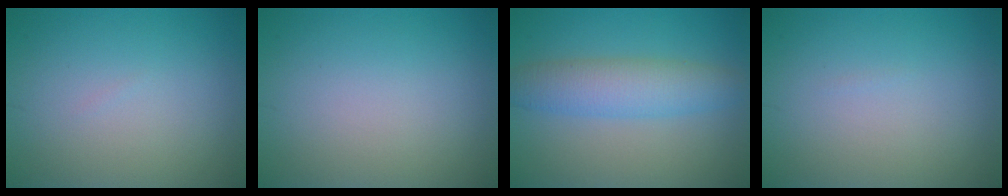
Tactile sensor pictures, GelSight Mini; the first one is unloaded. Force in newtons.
{"total": 0.0}
{"total": 4.5, "press": 4.5, "slide": 0.1}
{"total": 0.0}